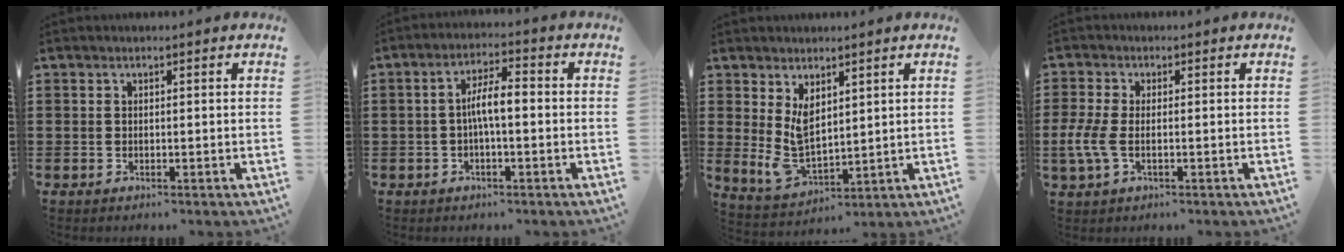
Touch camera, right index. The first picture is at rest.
{"total": 4.9, "force": [-0.5, 1.3, 4.7], "torque": [-0.093, 0.007, -0.014]}
{"total": 6.5, "force": [2.0, 3.8, 4.8], "torque": [-0.112, -0.003, 0.039]}
{"total": 4.3, "force": [-1.2, 2.1, 3.5], "torque": [-0.098, -0.008, -0.031]}